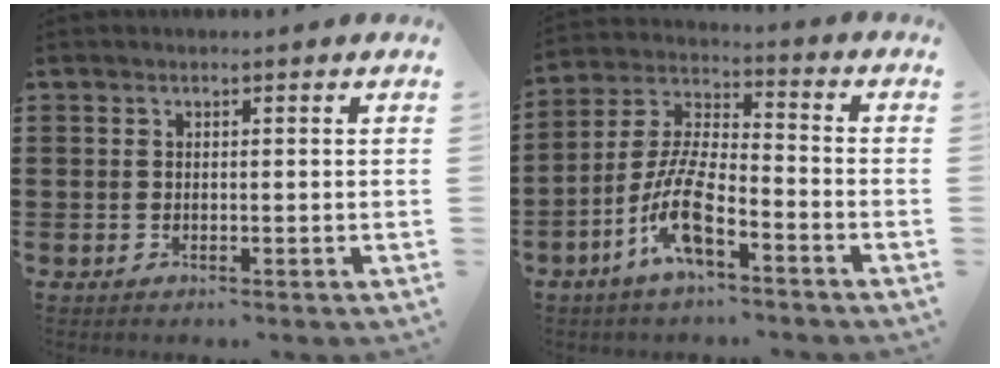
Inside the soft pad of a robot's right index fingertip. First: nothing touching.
{"total": 9.9, "force": [-5.5, 2.8, 7.7], "torque": [-0.182, -0.009, -0.106]}